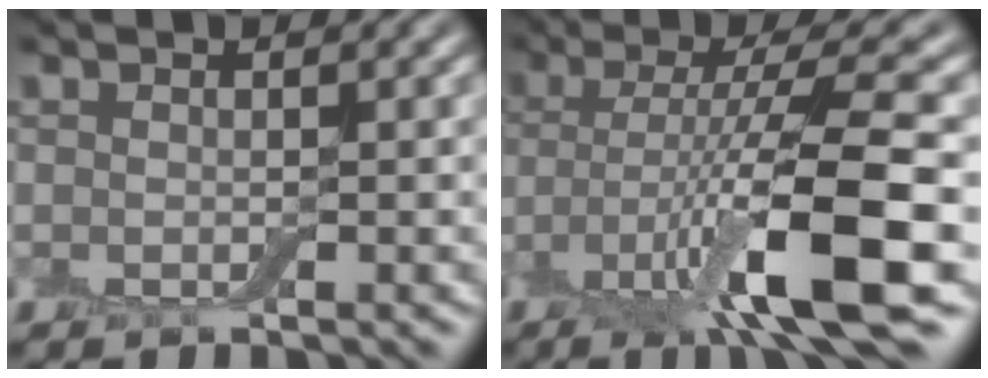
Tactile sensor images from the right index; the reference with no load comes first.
{"total": 10.0, "force": [-3.4, 1.8, 9.2], "torque": [-0.162, -0.001, -0.059]}